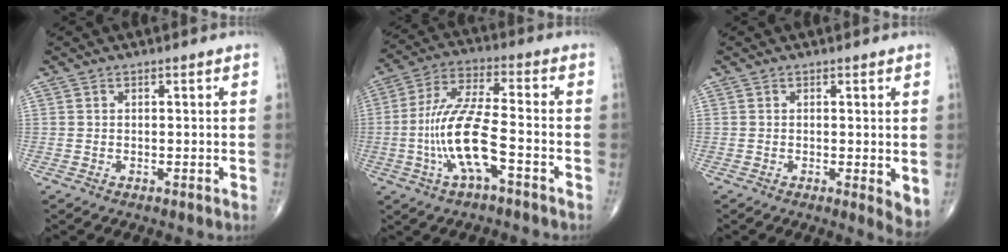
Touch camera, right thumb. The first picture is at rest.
{"total": 13.2, "force": [-4.0, 3.6, 12.1], "torque": [-0.258, 0.034, -0.074]}
{"total": 3.9, "force": [0.1, 1.1, 3.8], "torque": [-0.053, -0.014, 0.000]}